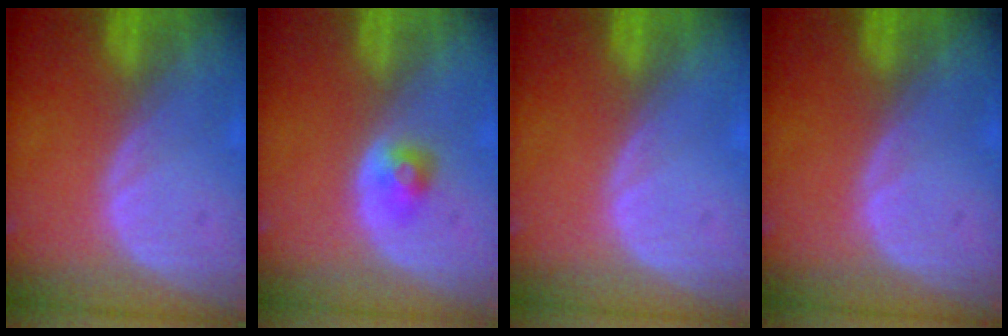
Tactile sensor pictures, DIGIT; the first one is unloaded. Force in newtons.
{"total": 2.4, "press": 2.2, "slide": 0.7}
{"total": 0.0}
{"total": 0.0}